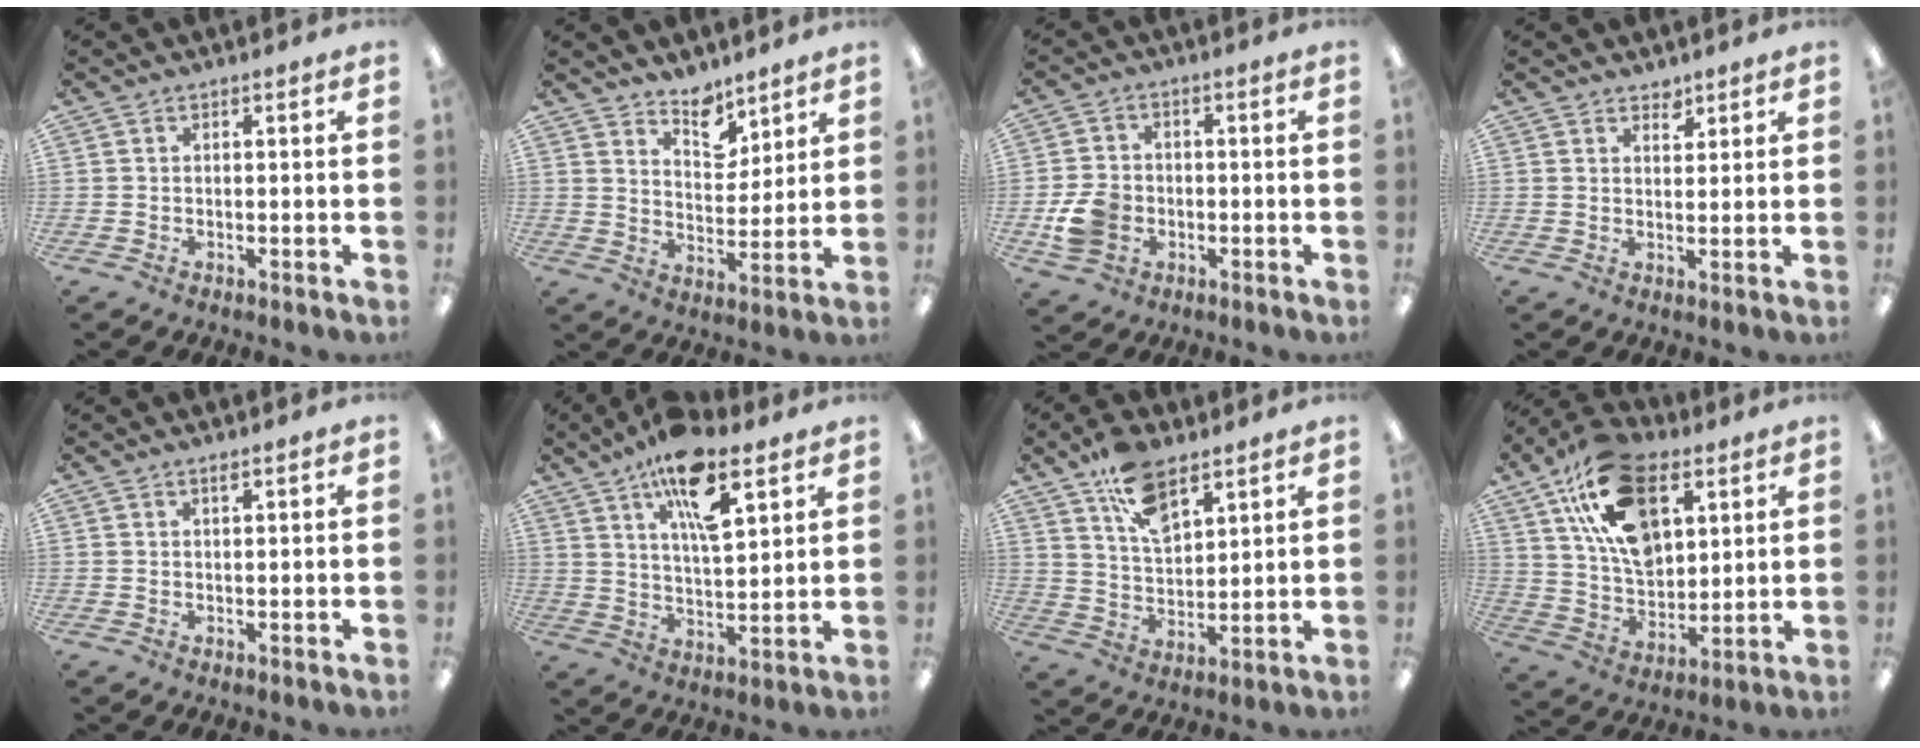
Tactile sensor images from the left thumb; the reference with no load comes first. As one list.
[{"total": 9.1, "force": [7.5, 4.4, 2.7], "torque": [-0.024, -0.056, 0.134]}, {"total": 7.5, "force": [-2.2, 6.1, 3.9], "torque": [-0.074, 0.013, -0.037]}, {"total": 2.6, "force": [2.3, 1.1, 0.5], "torque": [0.005, -0.016, 0.042]}, {"total": 1.0, "force": [0.9, 0.2, 0.5], "torque": [-0.011, 0.000, 0.016]}, {"total": 15.1, "force": [9.3, 5.7, 10.5], "torque": [-0.172, -0.038, 0.155]}, {"total": 12.3, "force": [8.1, 6.2, 6.8], "torque": [-0.114, -0.036, 0.146]}, {"total": 20.1, "force": [9.9, 11.8, 13.0], "torque": [-0.244, -0.024, 0.179]}]